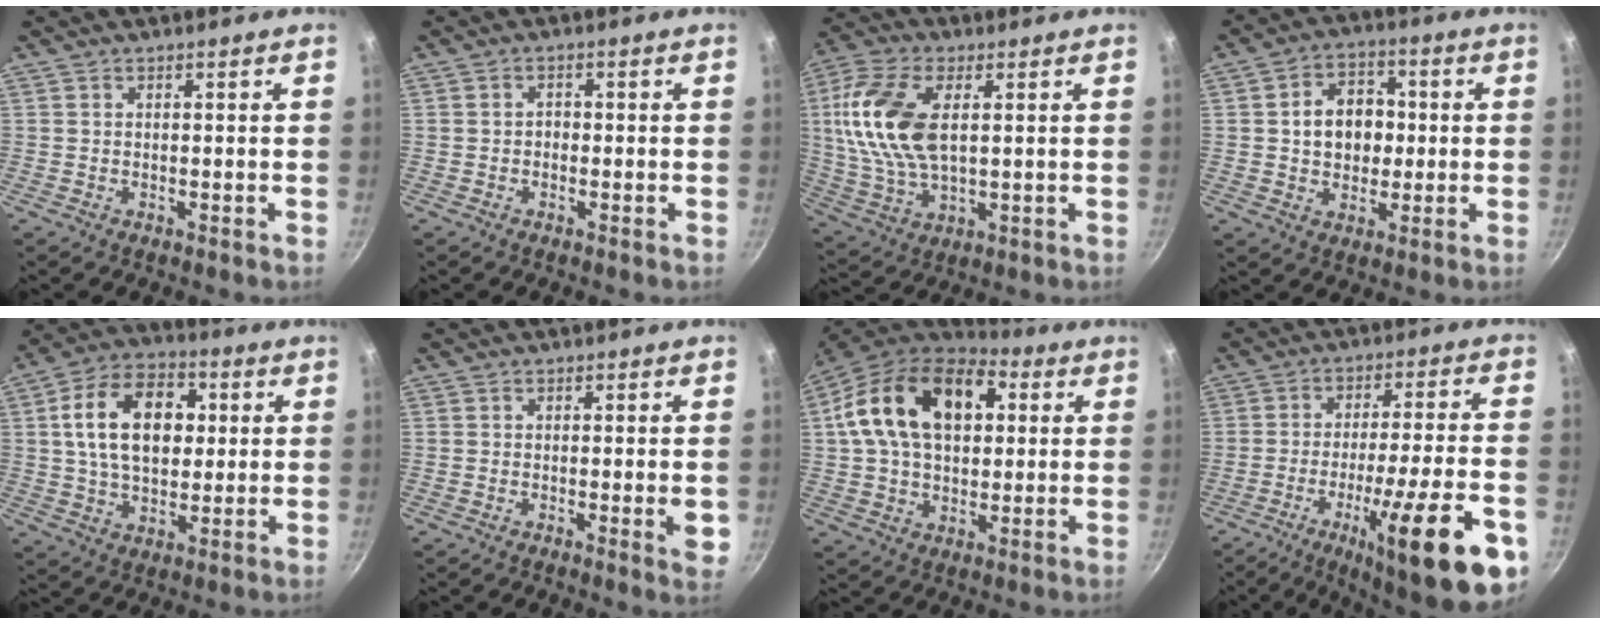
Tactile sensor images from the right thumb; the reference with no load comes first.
{"total": 1.1, "force": [-0.4, 0.9, 0.5], "torque": [-0.006, 0.004, -0.010]}
{"total": 16.3, "force": [3.0, 8.8, 13.4], "torque": [-0.265, 0.000, 0.055]}
{"total": 9.8, "force": [0.6, 7.6, 6.2], "torque": [-0.063, 0.012, 0.003]}
{"total": 16.9, "force": [2.9, 11.2, 12.3], "torque": [-0.176, 0.013, 0.038]}
{"total": 3.9, "force": [-0.6, 0.8, 3.7], "torque": [-0.047, -0.005, -0.010]}
{"total": 20.7, "force": [4.9, 13.4, 15.0], "torque": [-0.231, 0.018, 0.069]}
{"total": 23.1, "force": [-10.1, 4.7, 20.2], "torque": [-0.272, 0.029, -0.146]}